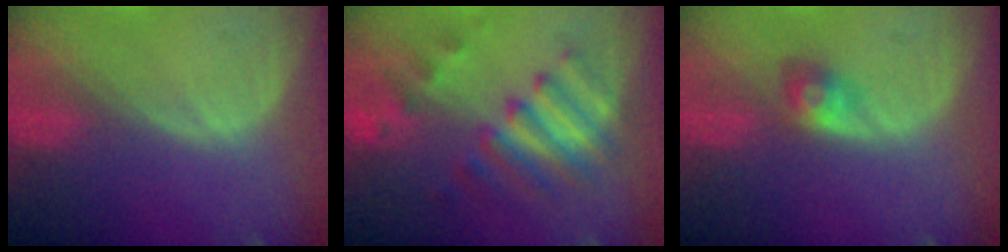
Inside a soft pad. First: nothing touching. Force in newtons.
{"total": 8.2, "press": 7.8, "slide": 2.8}
{"total": 2.9, "press": 2.7, "slide": 1.1}